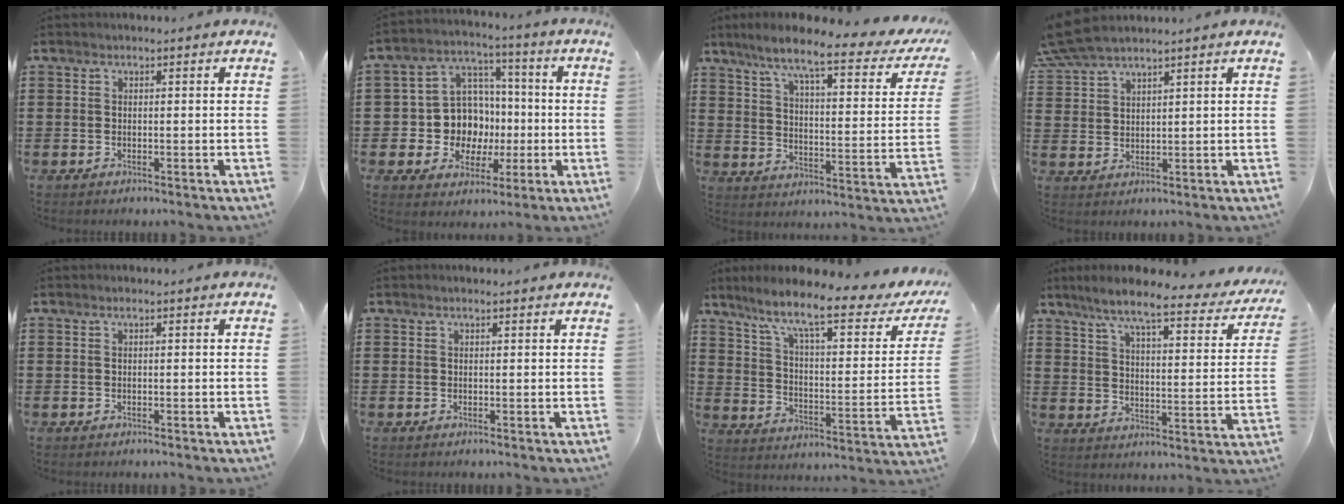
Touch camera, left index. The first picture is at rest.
{"total": 10.2, "force": [-0.7, 9.6, 3.5], "torque": [-0.104, 0.007, -0.004]}
{"total": 8.5, "force": [6.6, 0.0, 5.4], "torque": [-0.122, -0.045, 0.100]}
{"total": 5.0, "force": [4.5, 0.7, 2.0], "torque": [-0.055, -0.005, 0.083]}
{"total": 0.5, "force": [0.1, 0.0, 0.5], "torque": [-0.008, -0.002, 0.003]}
{"total": 0.7, "force": [0.5, 0.0, 0.5], "torque": [-0.011, 0.000, 0.009]}
{"total": 10.8, "force": [7.9, 1.2, 7.3], "torque": [-0.152, -0.053, 0.124]}
{"total": 7.9, "force": [6.4, 0.1, 4.6], "torque": [-0.107, -0.042, 0.102]}